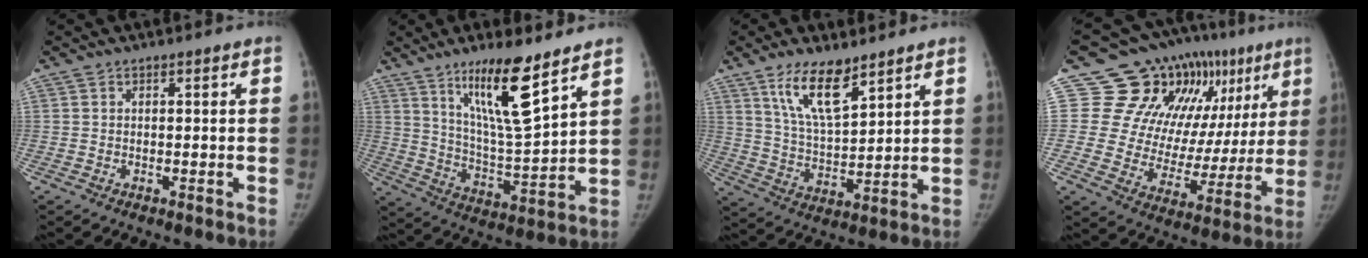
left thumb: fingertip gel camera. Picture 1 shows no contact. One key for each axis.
{"total": 15.1, "fx": 9.5, "fy": 2.2, "fz": 11.5, "tx": -0.192, "ty": -0.068, "tz": 0.180}
{"total": 11.4, "fx": 7.6, "fy": 3.6, "fz": 7.7, "tx": -0.129, "ty": -0.047, "tz": 0.156}
{"total": 22.0, "fx": 10.4, "fy": 14.3, "fz": 13.2, "tx": -0.109, "ty": -0.007, "tz": 0.154}